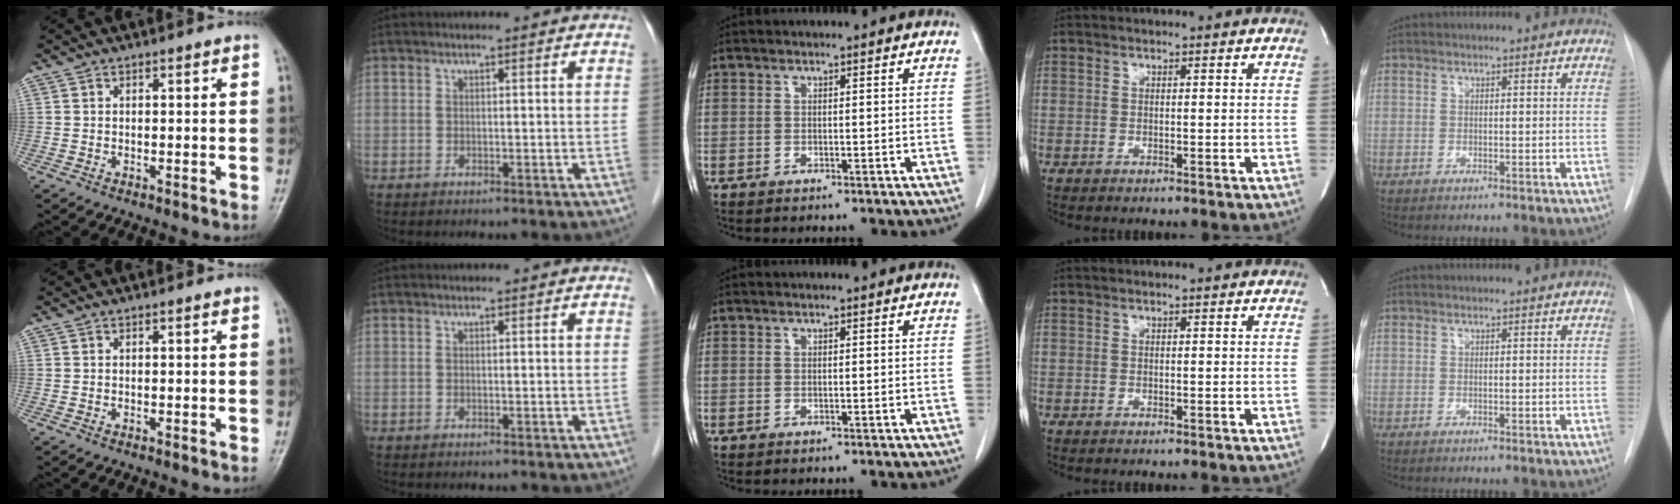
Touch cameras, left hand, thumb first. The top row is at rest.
{}